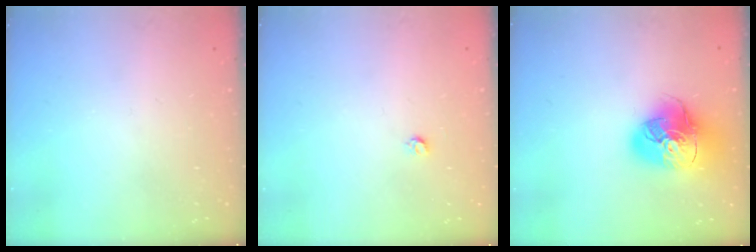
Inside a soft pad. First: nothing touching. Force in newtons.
{"total": 3.0, "press": 3.0, "slide": 0.2}
{"total": 17.8, "press": 17.6, "slide": 2.6}